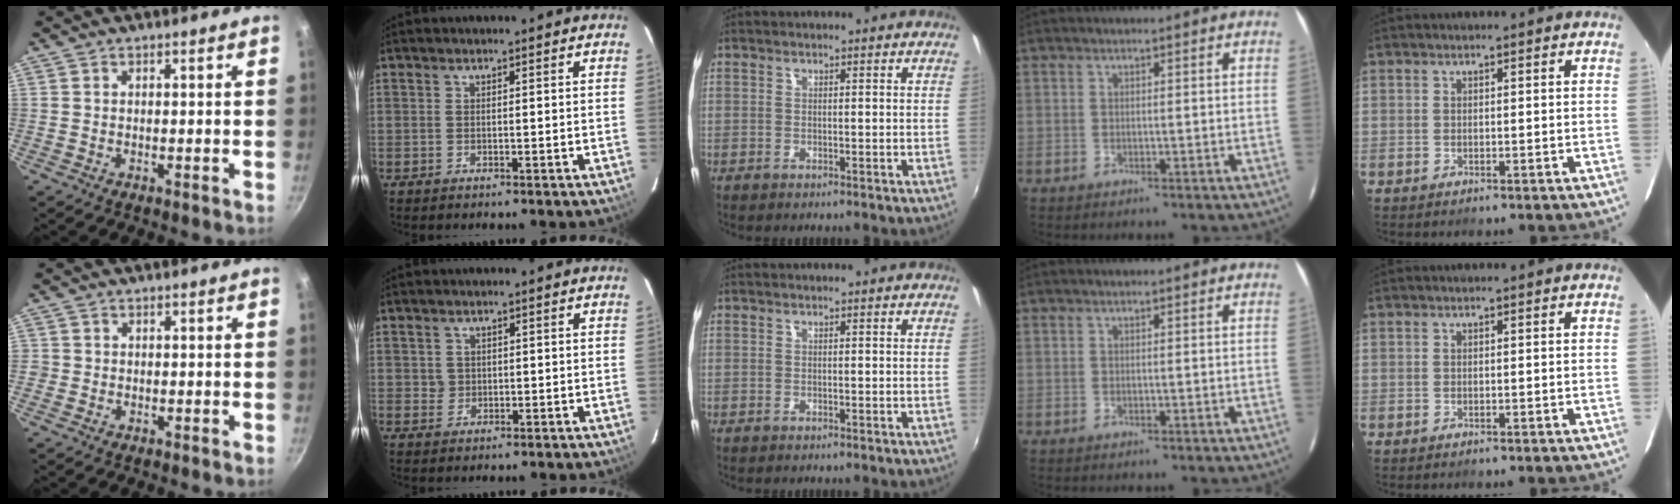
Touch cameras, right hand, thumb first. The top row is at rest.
{"thumb": {"total": 1.1, "force": [-0.2, 1.0, 0.1], "torque": [0.002, 0.003, -0.005]}, "index": {"total": 1.7, "force": [0.3, 1.7, 0.0], "torque": [0.009, 0.003, 0.005]}}